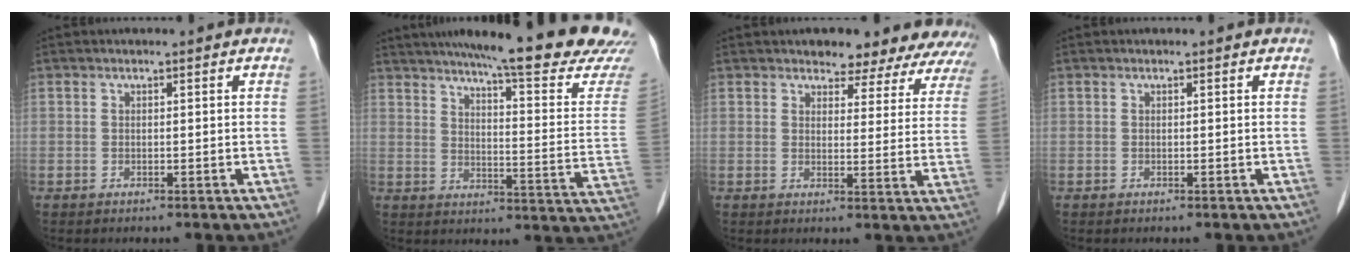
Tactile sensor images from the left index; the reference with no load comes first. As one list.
[{"total": 25.4, "force": [22.1, 1.1, 12.4], "torque": [-0.178, -0.077, 0.270]}, {"total": 14.3, "force": [13.4, 3.9, 3.3], "torque": [-0.005, -0.030, 0.125]}, {"total": 0.0}]